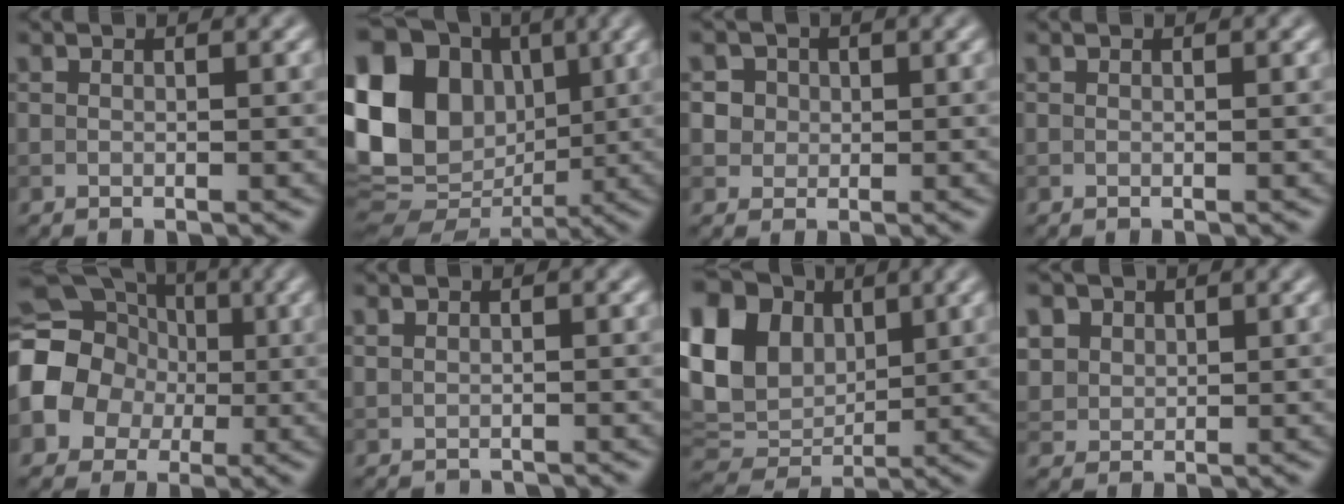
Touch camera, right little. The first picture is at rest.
{"total": 17.3, "force": [1.4, 14.0, 10.0], "torque": [-0.213, 0.012, 0.018]}
{"total": 4.2, "force": [1.5, 3.5, 1.6], "torque": [-0.019, 0.016, 0.022]}
{"total": 0.0}
{"total": 13.1, "force": [-1.0, 11.6, 6.0], "torque": [-0.138, 0.010, -0.055]}
{"total": 0.8, "force": [-0.8, -0.1, -0.3], "torque": [0.009, -0.007, -0.017]}
{"total": 15.3, "force": [4.1, 11.8, 8.9], "torque": [-0.221, 0.036, 0.067]}
{"total": 5.0, "force": [2.4, 3.8, 2.0], "torque": [-0.070, 0.010, 0.044]}